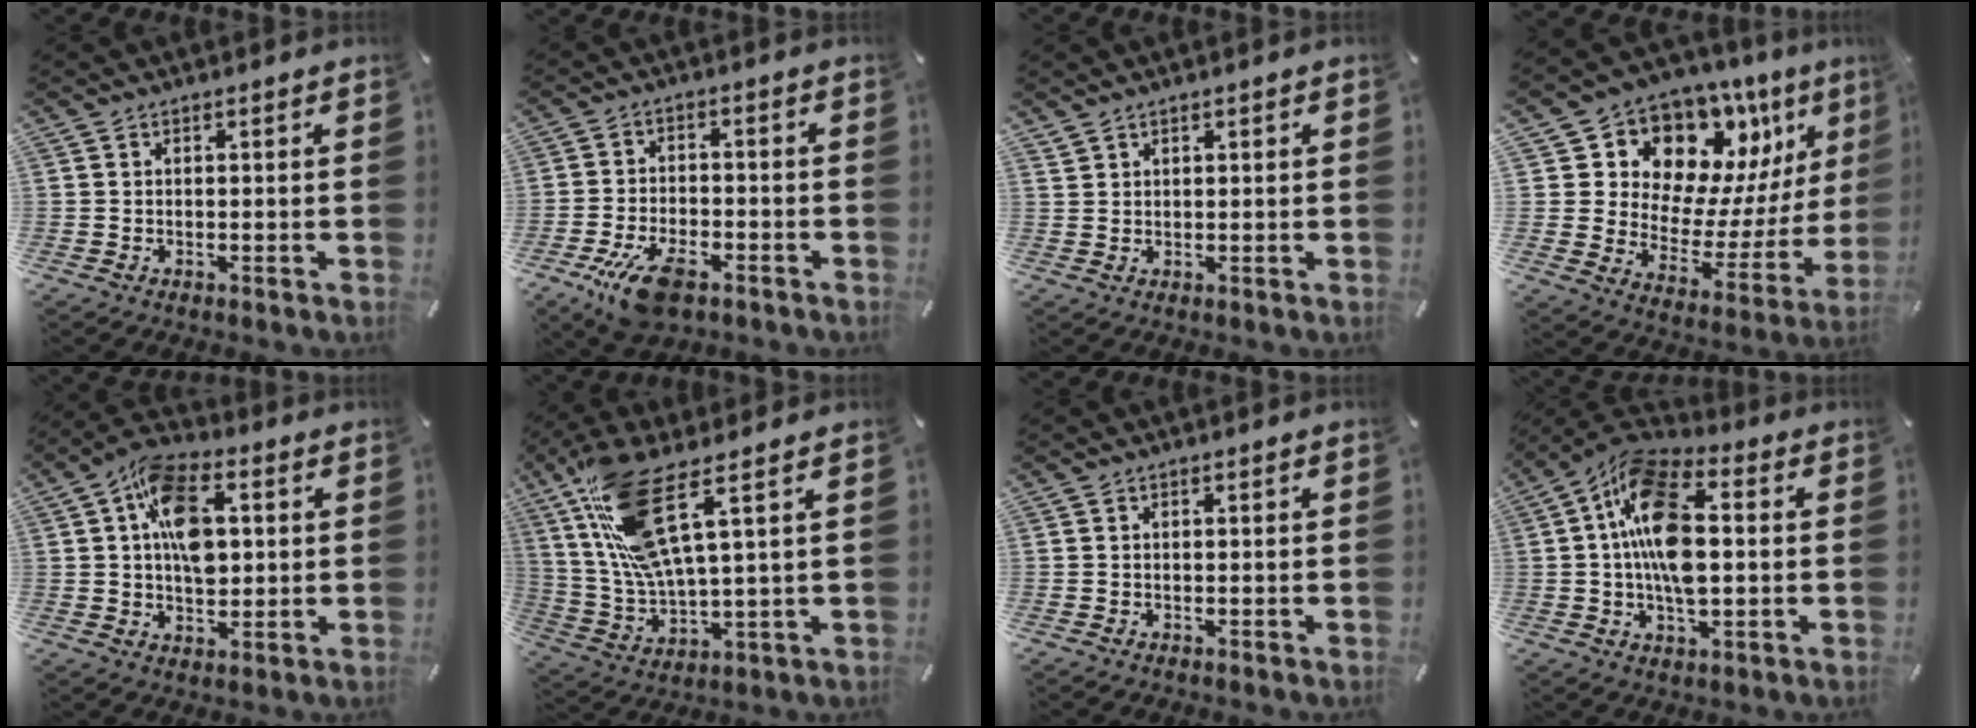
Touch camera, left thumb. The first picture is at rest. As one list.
[{"total": 9.7, "force": [-5.5, 4.4, 6.7], "torque": [-0.141, 0.017, -0.099]}, {"total": 1.3, "force": [1.1, 0.7, 0.1], "torque": [-0.002, -0.001, 0.021]}, {"total": 12.1, "force": [9.6, 7.2, 1.9], "torque": [-0.027, -0.120, 0.166]}, {"total": 13.6, "force": [2.2, 8.9, 10.0], "torque": [-0.169, 0.011, 0.042]}, {"total": 15.8, "force": [7.3, 4.1, 13.4], "torque": [-0.302, -0.029, 0.119]}, {"total": 0.0}, {"total": 15.3, "force": [0.9, 8.4, 12.8], "torque": [-0.260, 0.007, 0.015]}]